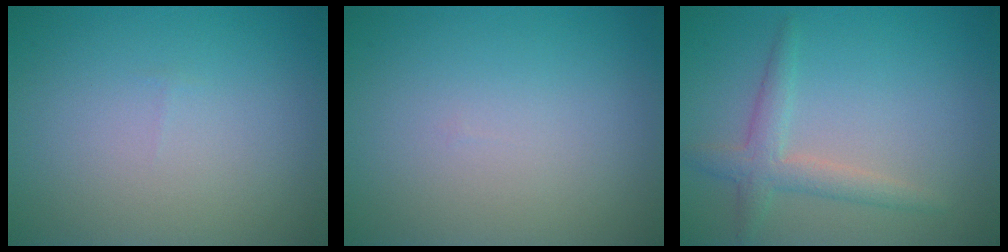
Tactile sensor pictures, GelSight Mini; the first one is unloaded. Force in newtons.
{"total": 0.0}
{"total": 2.7, "press": 2.7, "slide": 0.1}